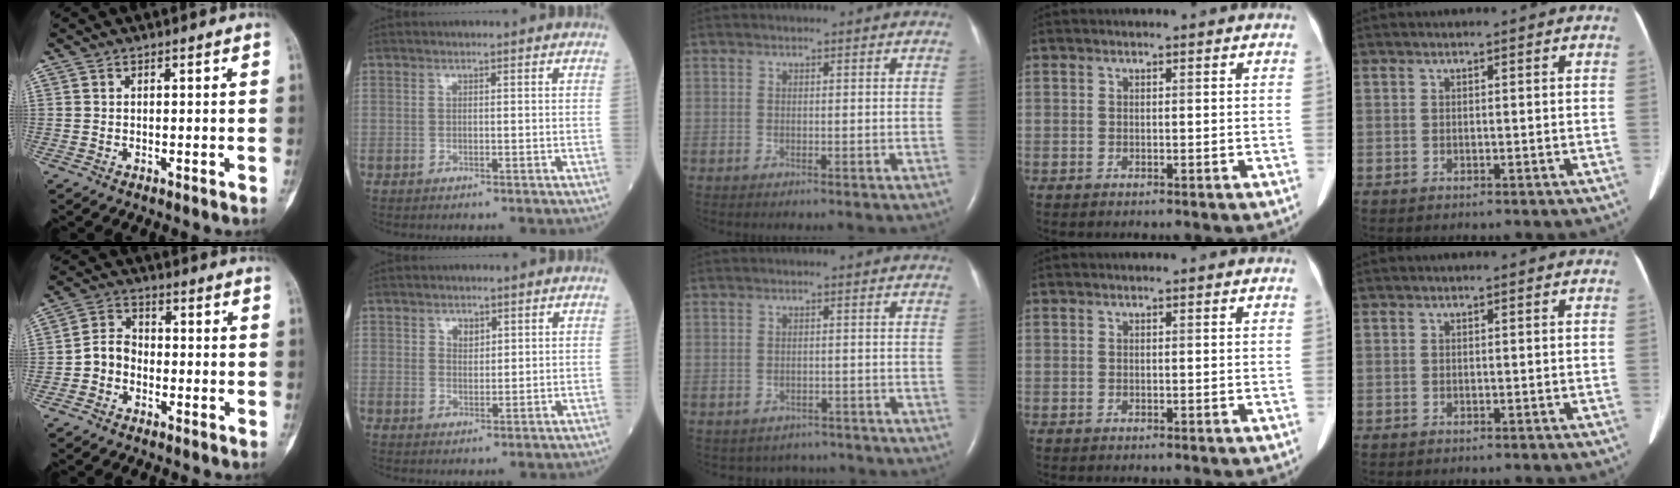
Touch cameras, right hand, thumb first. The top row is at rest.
{"thumb": {"total": 5.0, "force": [-1.8, 4.0, 2.4], "torque": [-0.027, 0.022, -0.044]}, "index": {"total": 2.1, "force": [1.1, 1.4, 1.1], "torque": [-0.017, 0.000, 0.021]}, "middle": {"total": 4.7, "force": [-4.1, 2.3, -0.2], "torque": [0.004, 0.013, -0.048]}}